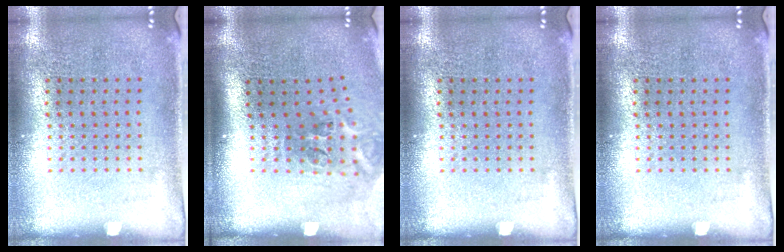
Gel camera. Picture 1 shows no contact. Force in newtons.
{"total": 2.2, "press": 1.4, "slide": 1.7}
{"total": 0.0}
{"total": 0.0}